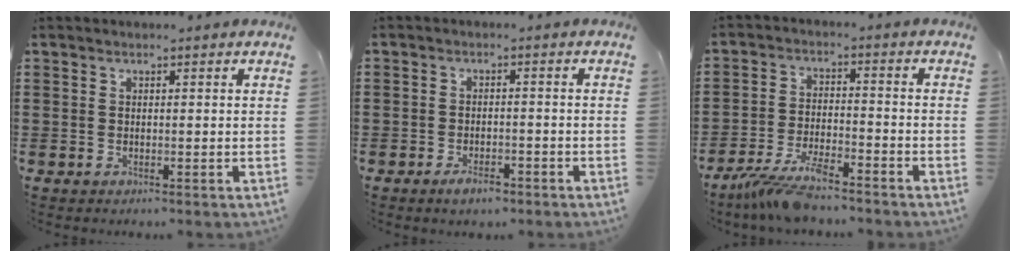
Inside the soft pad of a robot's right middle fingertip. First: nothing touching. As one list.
[{"total": 2.6, "force": [-2.1, 1.2, 0.9], "torque": [-0.017, 0.006, -0.041]}, {"total": 6.9, "force": [-5.9, 1.1, 3.5], "torque": [-0.090, -0.011, -0.115]}]